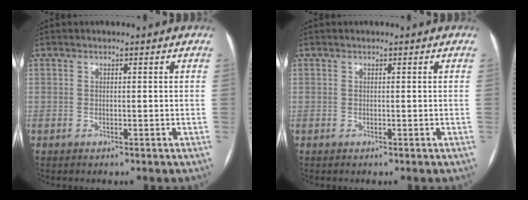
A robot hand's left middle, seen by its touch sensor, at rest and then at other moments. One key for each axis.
{"total": 0.0}